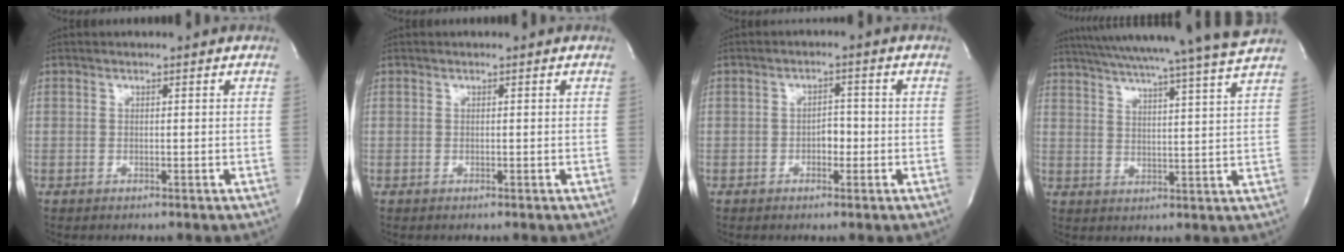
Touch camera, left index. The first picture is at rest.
{"total": 0.0}
{"total": 2.5, "force": [-0.8, 1.4, 1.9], "torque": [-0.023, 0.007, -0.012]}
{"total": 22.3, "force": [19.8, -2.1, 10.0], "torque": [-0.172, -0.030, 0.271]}